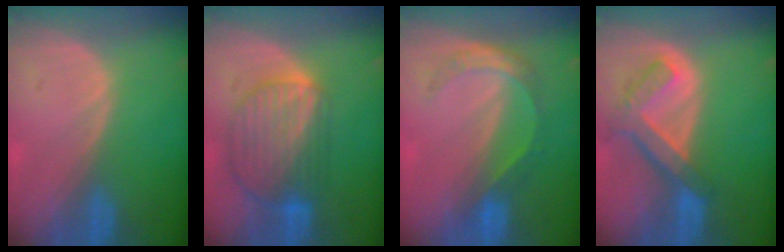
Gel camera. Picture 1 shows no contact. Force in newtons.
{"total": 9.4, "press": 8.0, "slide": 5.0}
{"total": 5.7, "press": 4.8, "slide": 3.0}
{"total": 7.4, "press": 6.4, "slide": 3.7}